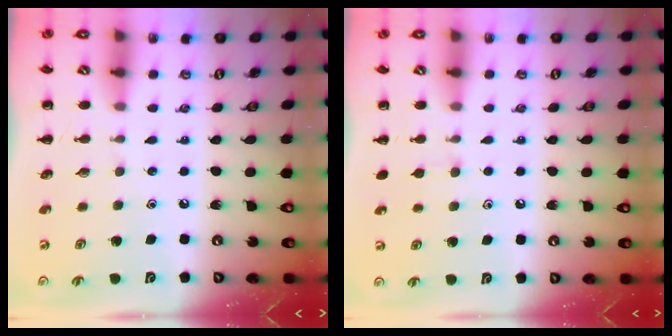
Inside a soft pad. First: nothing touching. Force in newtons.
{"total": 4.9, "press": 4.7, "slide": 1.5}